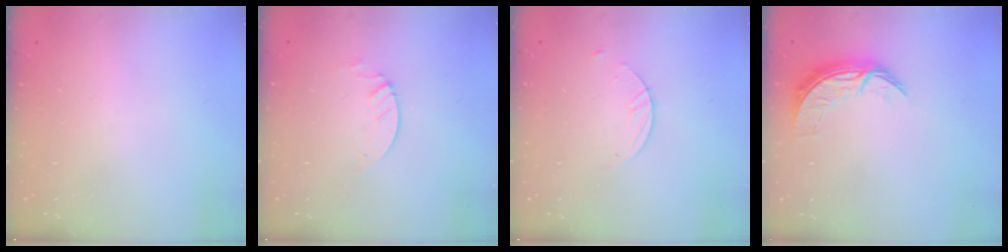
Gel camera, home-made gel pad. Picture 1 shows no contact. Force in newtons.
{"total": 2.1, "press": 2.1, "slide": 0.2}
{"total": 2.1, "press": 2.1, "slide": 0.2}
{"total": 7.8, "press": 7.8, "slide": 0.3}